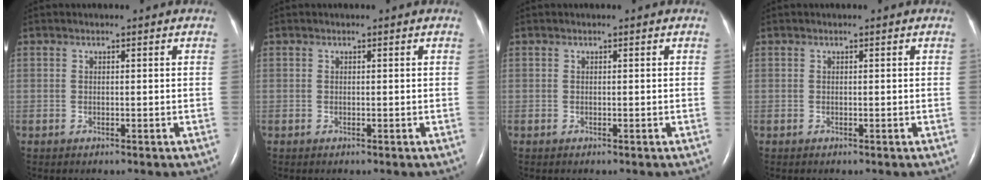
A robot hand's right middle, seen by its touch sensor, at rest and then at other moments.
{"total": 0.0}
{"total": 0.0}
{"total": 0.0}